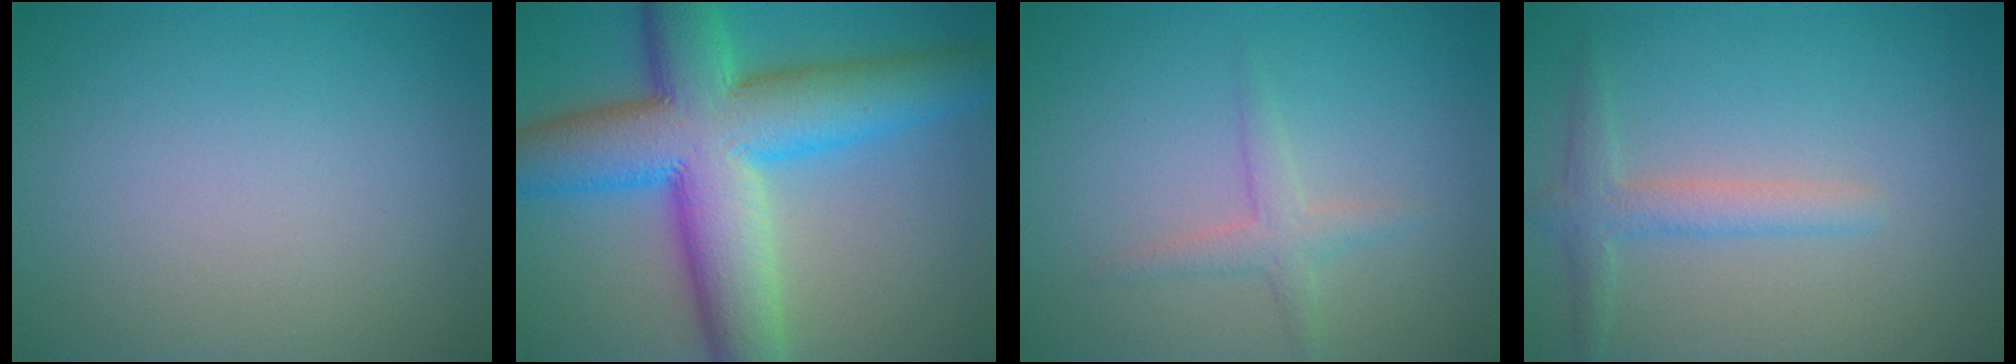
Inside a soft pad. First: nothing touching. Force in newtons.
{"total": 13.3, "press": 13.3, "slide": 0.1}
{"total": 1.9, "press": 1.9, "slide": 0.1}
{"total": 2.4, "press": 2.4, "slide": 0.1}